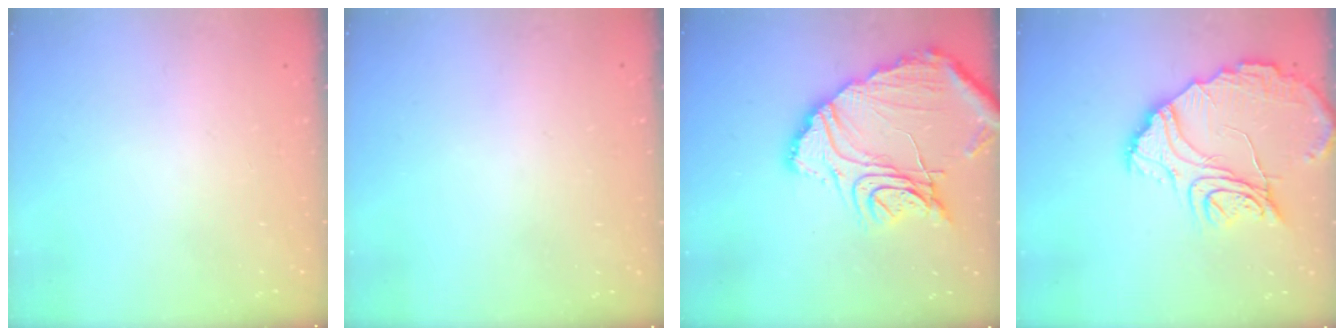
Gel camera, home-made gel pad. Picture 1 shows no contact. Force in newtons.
{"total": 2.8, "press": 2.8, "slide": 0.1}
{"total": 20.2, "press": 20.1, "slide": 2.1}
{"total": 16.0, "press": 15.9, "slide": 1.4}